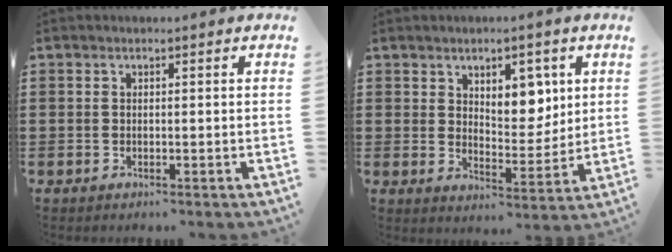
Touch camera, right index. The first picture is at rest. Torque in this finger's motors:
{"motor_torque": [0.20, 0.18, 0.42, 0.02]}